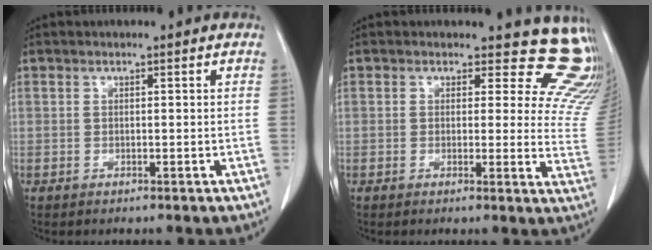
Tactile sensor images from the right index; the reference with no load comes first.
{"total": 14.5, "force": [13.5, 4.6, 2.6], "torque": [0.009, -0.094, 0.104]}